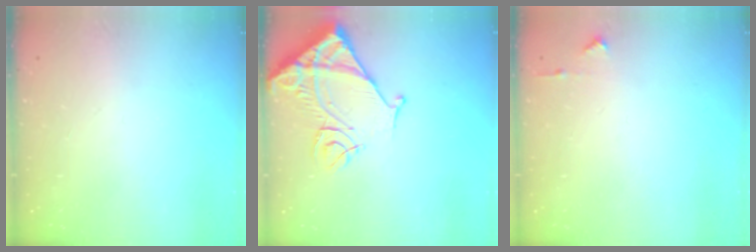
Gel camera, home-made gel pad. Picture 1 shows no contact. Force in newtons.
{"total": 12.4, "press": 12.3, "slide": 1.6}
{"total": 5.1, "press": 5.0, "slide": 0.8}